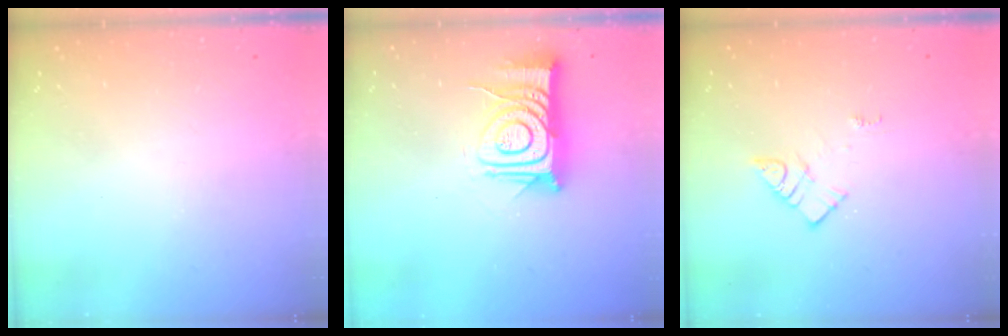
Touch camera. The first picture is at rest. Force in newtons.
{"total": 14.8, "press": 14.7, "slide": 1.0}
{"total": 8.3, "press": 8.2, "slide": 0.5}